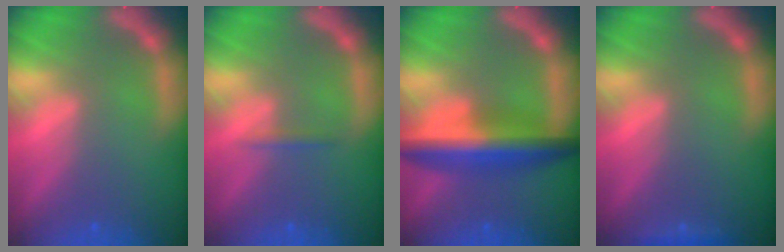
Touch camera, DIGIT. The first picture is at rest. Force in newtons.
{"total": 0.9}
{"total": 7.5}
{"total": 0.9}